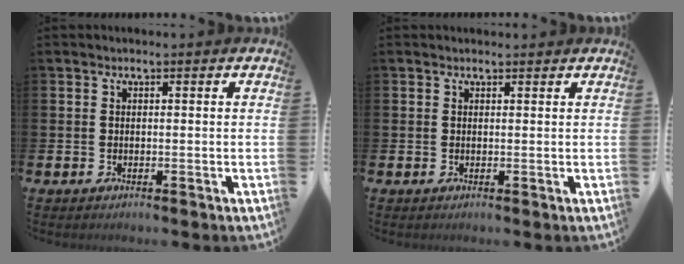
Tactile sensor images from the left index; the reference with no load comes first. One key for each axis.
{"total": 0.5, "fx": 0.5, "fy": 0.1, "fz": 0.1, "tx": 0.008, "ty": -0.003, "tz": 0.007}